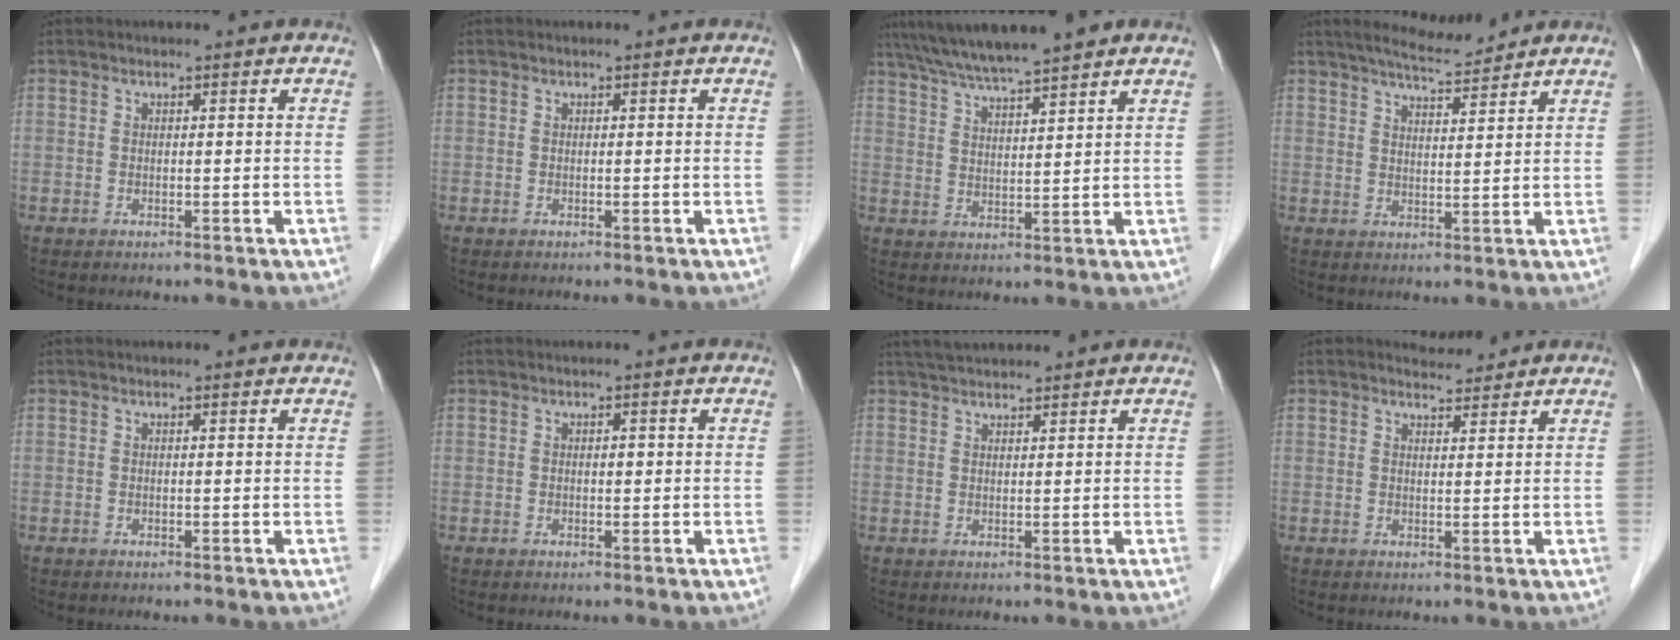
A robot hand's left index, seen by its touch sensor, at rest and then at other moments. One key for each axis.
{"total": 0.0}
{"total": 10.8, "fx": 9.3, "fy": 0.0, "fz": 5.6, "tx": -0.100, "ty": 0.026, "tz": 0.151}
{"total": 6.5, "fx": 6.0, "fy": 0.4, "fz": 2.4, "tx": -0.045, "ty": 0.007, "tz": 0.101}
{"total": 0.0}
{"total": 0.7, "fx": 0.1, "fy": 0.4, "fz": 0.5, "tx": -0.009, "ty": 0.001, "tz": 0.001}
{"total": 4.8, "fx": 4.4, "fy": 0.6, "fz": 1.9, "tx": -0.030, "ty": 0.033, "tz": 0.078}
{"total": 2.4, "fx": 2.3, "fy": 0.5, "fz": 0.0, "tx": -0.004, "ty": 0.001, "tz": 0.039}